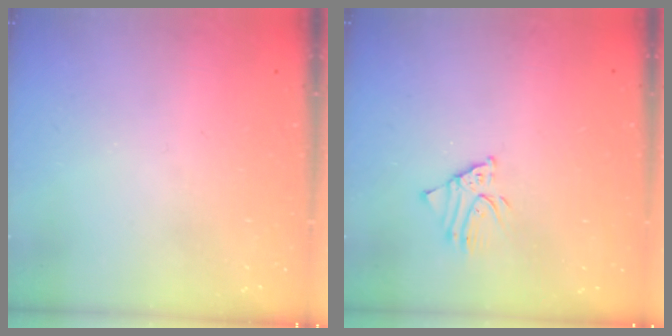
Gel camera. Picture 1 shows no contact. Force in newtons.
{"total": 2.5, "press": 2.5, "slide": 0.2}